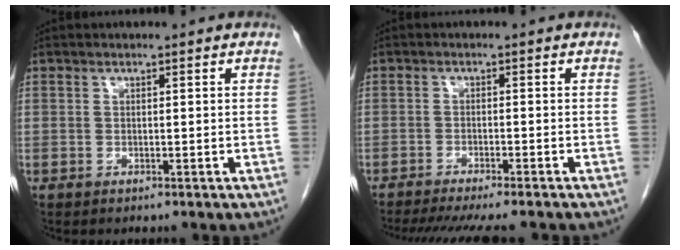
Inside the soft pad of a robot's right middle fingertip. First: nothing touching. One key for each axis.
{"total": 12.3, "fx": -10.7, "fy": 1.1, "fz": 5.9, "tx": -0.078, "ty": -0.020, "tz": -0.148}